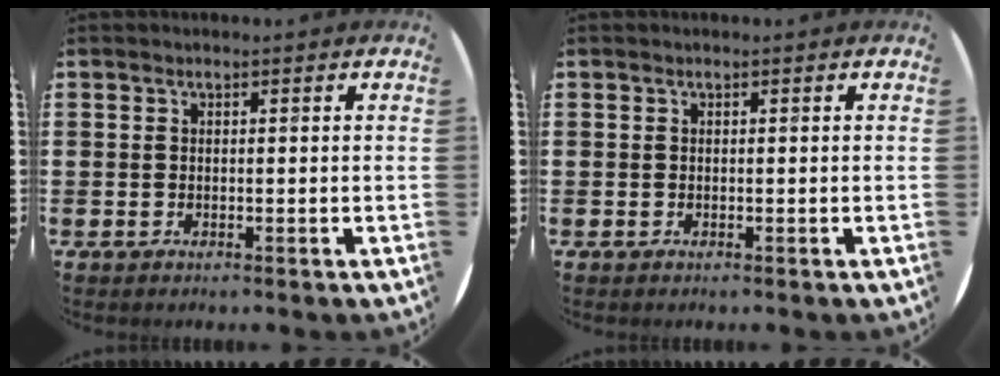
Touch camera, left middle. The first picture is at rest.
{"total": 0.0}